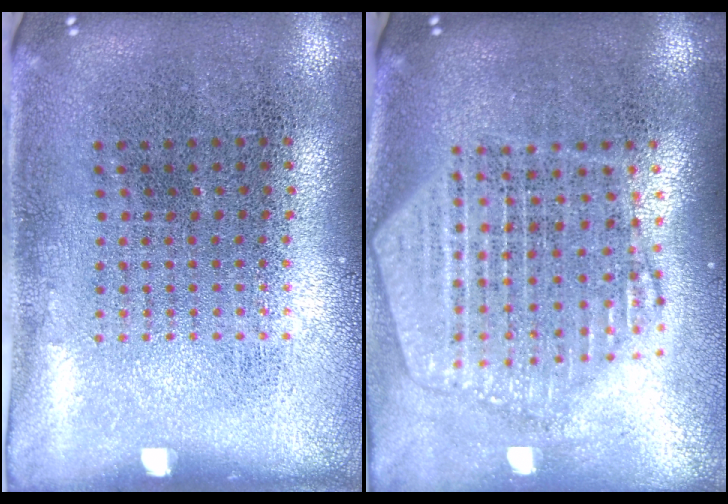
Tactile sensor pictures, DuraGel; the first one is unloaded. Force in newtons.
{"total": 2.3, "press": 2.0, "slide": 1.1}